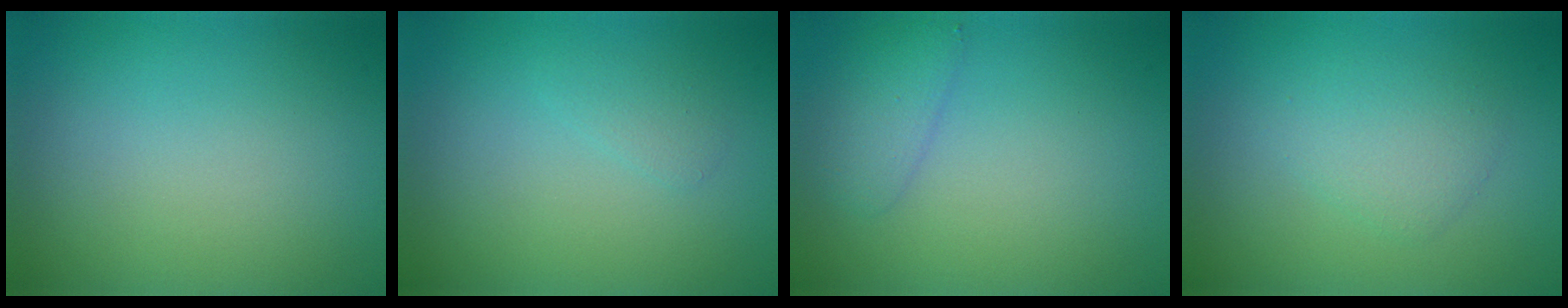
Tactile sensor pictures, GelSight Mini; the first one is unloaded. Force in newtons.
{"total": 0.9, "press": 0.9, "slide": 0.0}
{"total": 1.9, "press": 1.9, "slide": 0.1}
{"total": 2.2, "press": 2.2, "slide": 0.0}